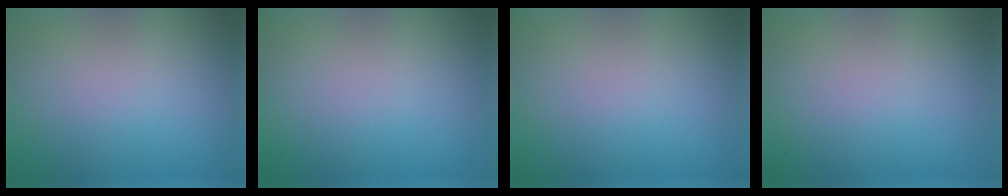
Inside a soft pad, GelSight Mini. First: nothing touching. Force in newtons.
{"total": 0.0}
{"total": 0.0}
{"total": 0.0}